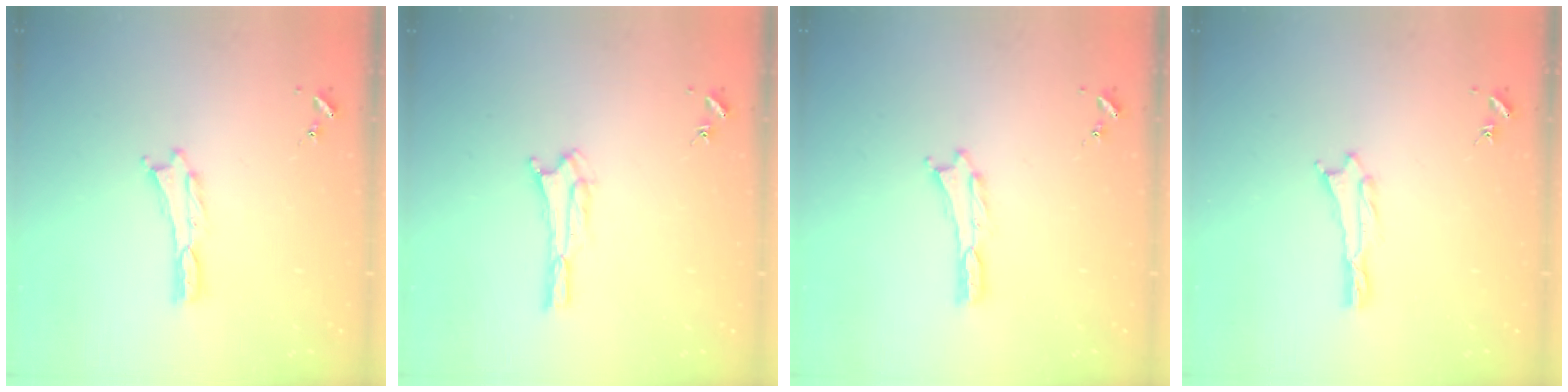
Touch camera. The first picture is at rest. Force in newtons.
{"total": 3.3, "press": 3.3, "slide": 0.4}
{"total": 0.0}
{"total": 0.7, "press": 0.7, "slide": 0.1}